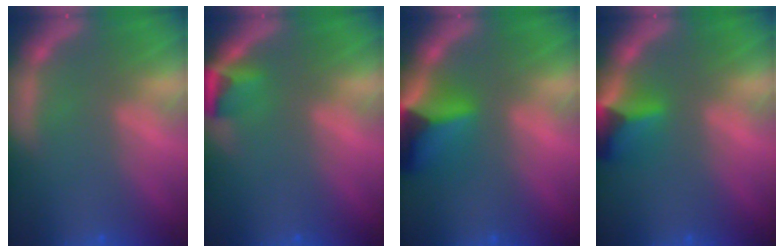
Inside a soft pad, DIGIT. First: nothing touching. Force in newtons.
{"total": 2.4}
{"total": 6.4}
{"total": 3.9}